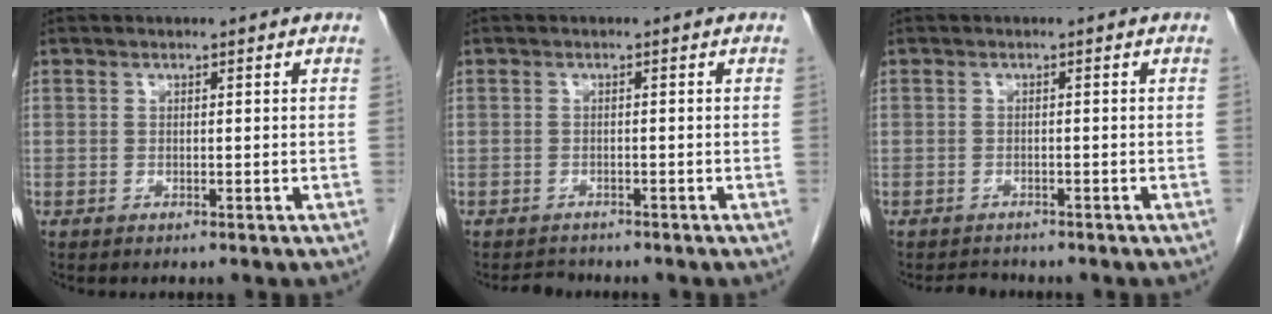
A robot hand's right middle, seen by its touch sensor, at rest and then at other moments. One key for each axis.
{"total": 1.9, "fx": -1.8, "fy": 0.7, "fz": 0.0, "tx": -0.002, "ty": -0.005, "tz": -0.027}
{"total": 1.9, "fx": -1.8, "fy": 0.7, "fz": 0.1, "tx": -0.002, "ty": -0.005, "tz": -0.026}